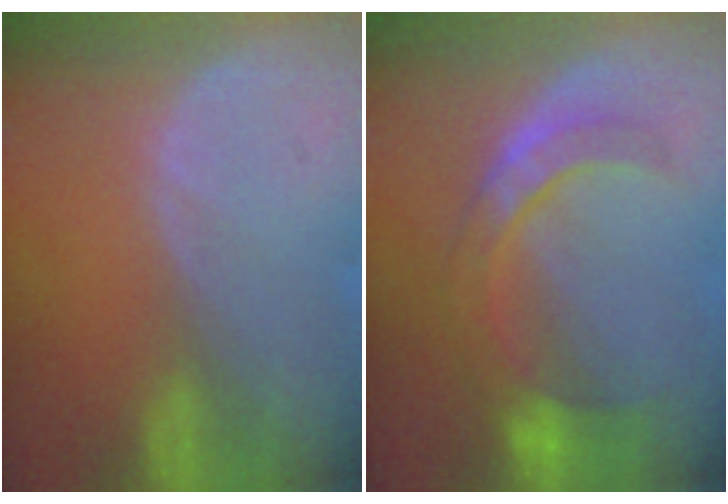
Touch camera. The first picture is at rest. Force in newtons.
{"total": 8.2, "press": 7.6, "slide": 3.1}